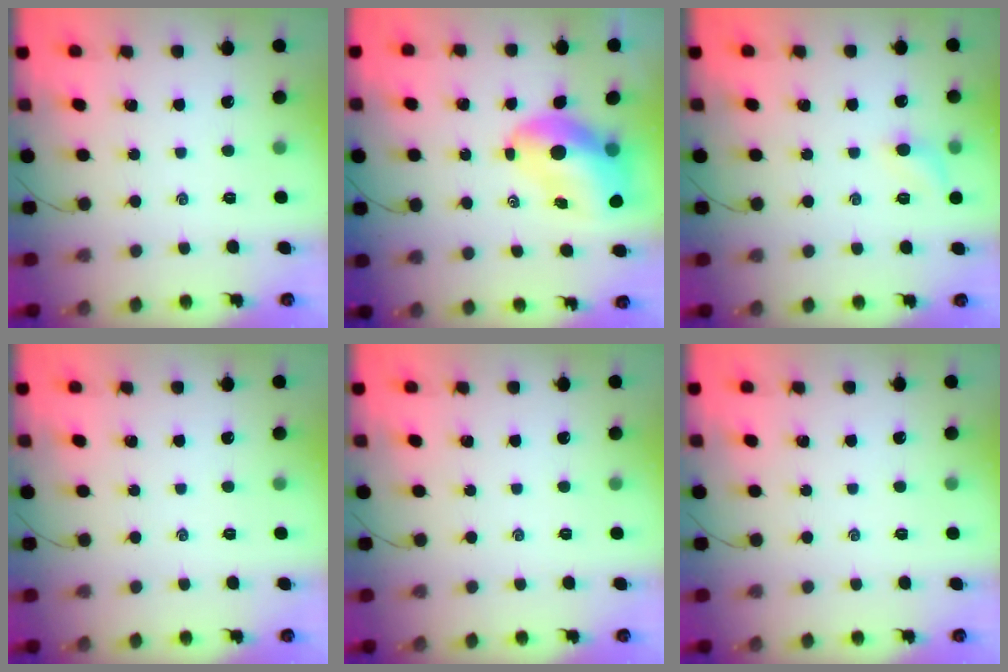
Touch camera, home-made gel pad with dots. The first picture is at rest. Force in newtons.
{"total": 10.1, "press": 9.5, "slide": 3.2}
{"total": 6.6, "press": 6.3, "slide": 1.9}
{"total": 0.0}
{"total": 0.0}
{"total": 0.0}